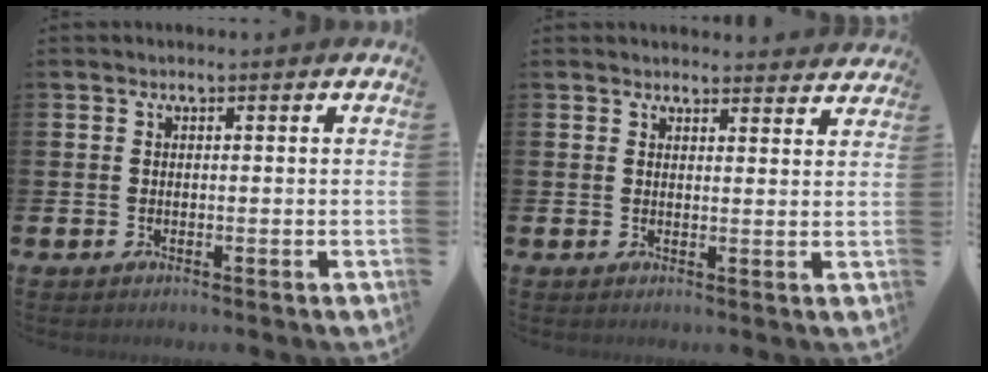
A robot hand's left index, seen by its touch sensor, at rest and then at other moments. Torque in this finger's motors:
{"motor_torque": [0.35, -0.52, 0.12, 0.01]}